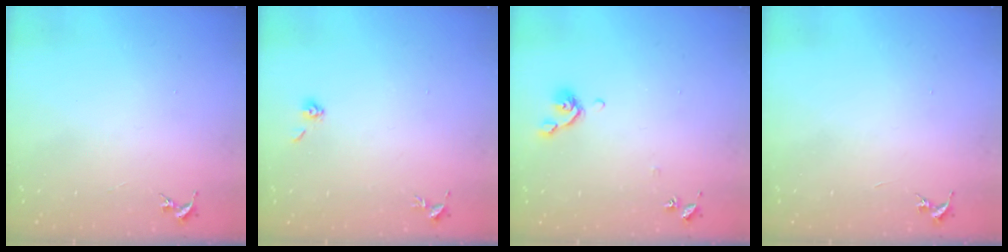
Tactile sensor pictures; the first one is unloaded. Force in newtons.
{"total": 3.9, "press": 3.7, "slide": 1.3}
{"total": 7.0, "press": 6.8, "slide": 1.4}
{"total": 0.0}